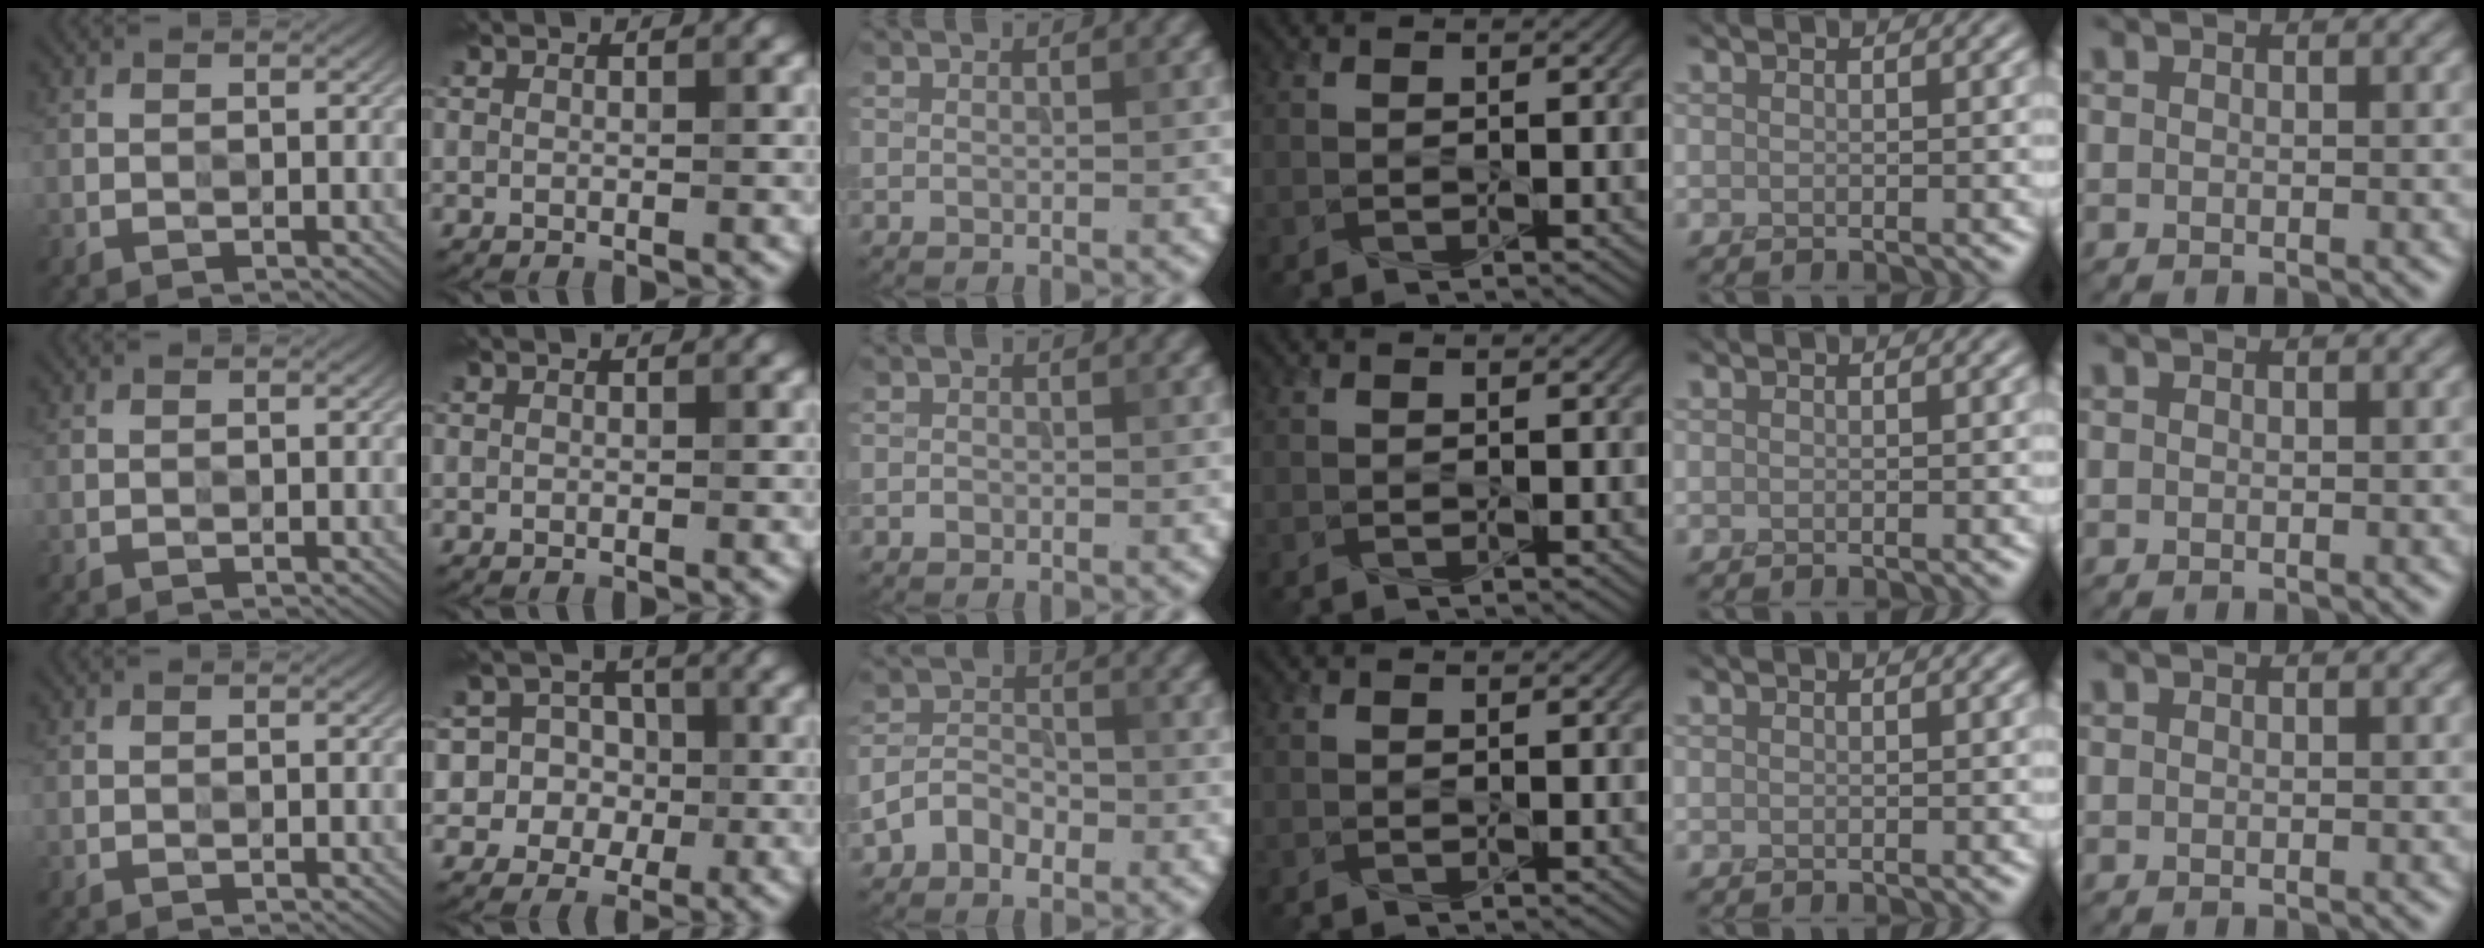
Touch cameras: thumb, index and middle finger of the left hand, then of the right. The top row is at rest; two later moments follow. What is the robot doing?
{"motion": "press", "object": "gel pad"}